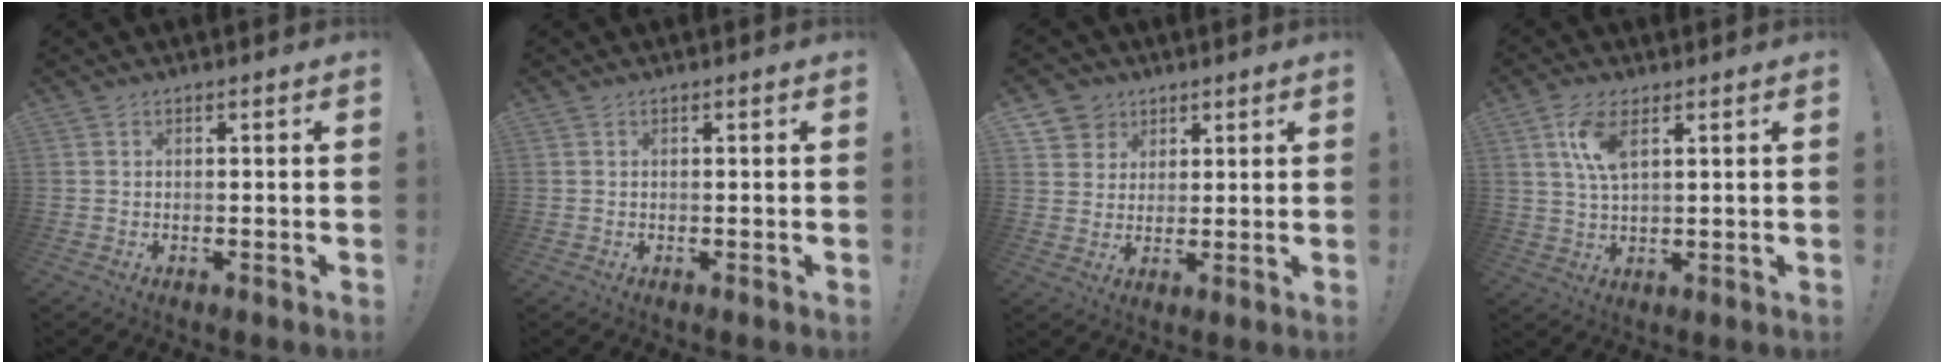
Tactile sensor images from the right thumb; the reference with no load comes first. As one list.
[{"total": 0.0}, {"total": 6.2, "force": [3.3, 5.3, 0.4], "torque": [-0.001, -0.027, 0.064]}, {"total": 7.5, "force": [3.3, 3.0, 6.0], "torque": [-0.114, -0.007, 0.056]}]